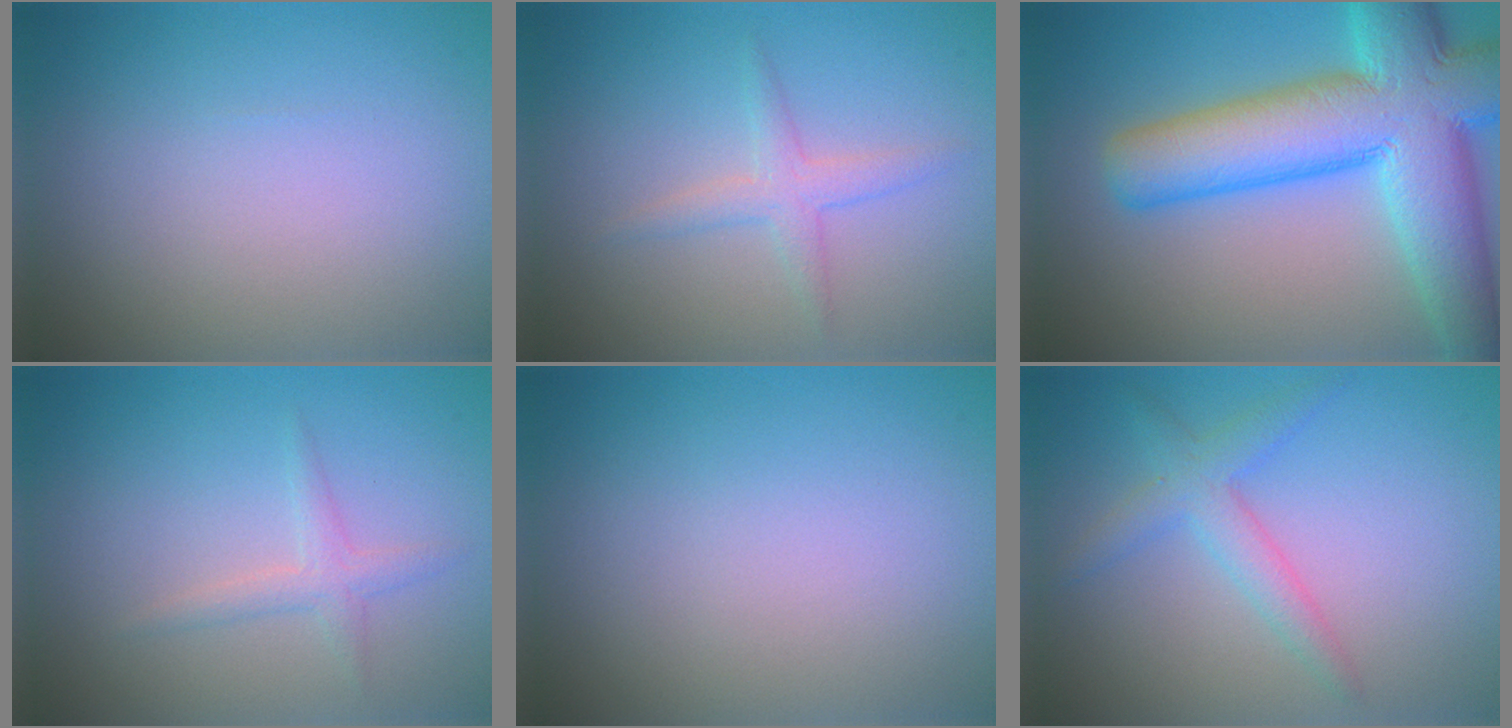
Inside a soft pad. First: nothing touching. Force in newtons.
{"total": 2.0, "press": 2.0, "slide": 0.1}
{"total": 13.2, "press": 13.2, "slide": 0.6}
{"total": 1.5, "press": 1.5, "slide": 0.0}
{"total": 0.0}
{"total": 2.1, "press": 2.1, "slide": 0.1}